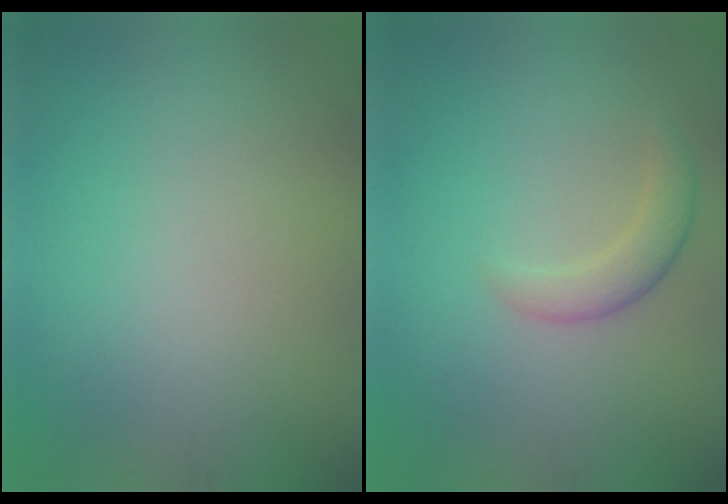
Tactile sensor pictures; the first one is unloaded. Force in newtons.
{"total": 2.2, "press": 2.2, "slide": 0.1}